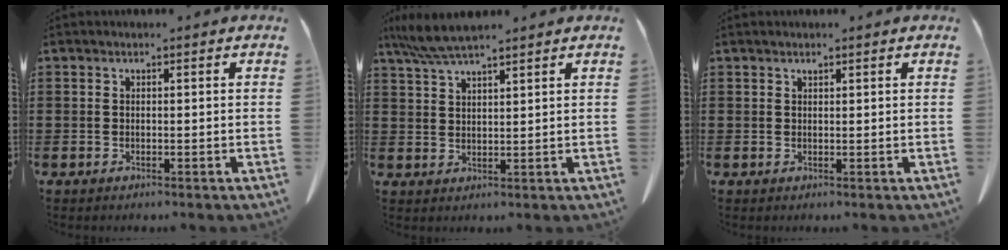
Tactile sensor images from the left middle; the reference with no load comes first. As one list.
[{"total": 5.6, "force": [4.6, 0.5, 3.1], "torque": [-0.071, -0.008, 0.085]}, {"total": 0.5, "force": [0.4, 0.1, 0.3], "torque": [-0.007, -0.001, 0.008]}]